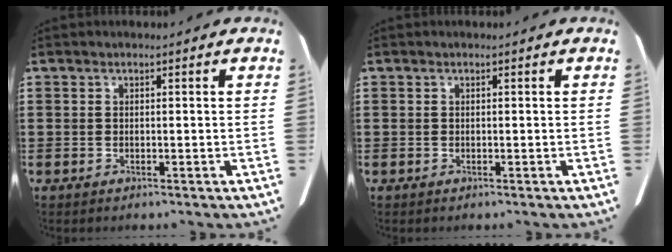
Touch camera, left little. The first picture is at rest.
{"total": 0.0}